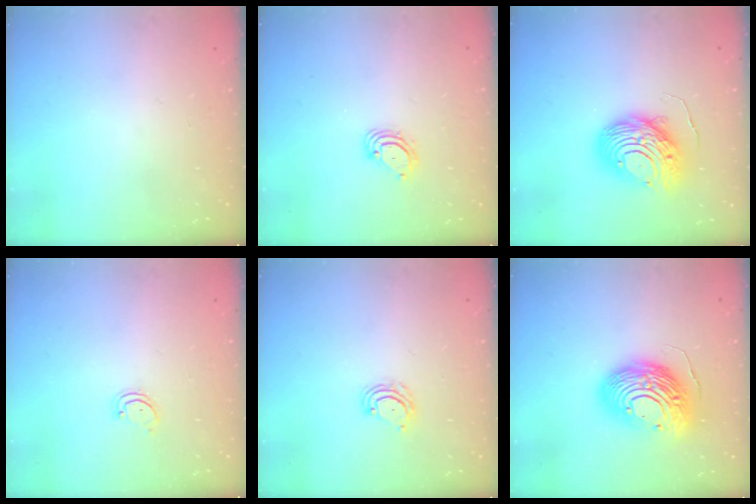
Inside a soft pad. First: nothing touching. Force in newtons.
{"total": 4.3, "press": 4.3, "slide": 0.4}
{"total": 12.8, "press": 12.7, "slide": 1.3}
{"total": 2.3, "press": 2.3, "slide": 0.1}
{"total": 5.6, "press": 5.5, "slide": 0.5}
{"total": 17.4, "press": 17.3, "slide": 1.8}